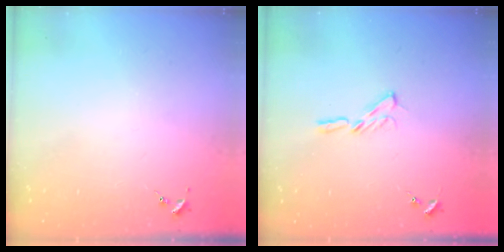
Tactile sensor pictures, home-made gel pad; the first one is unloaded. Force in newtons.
{"total": 4.0, "press": 4.0, "slide": 0.4}